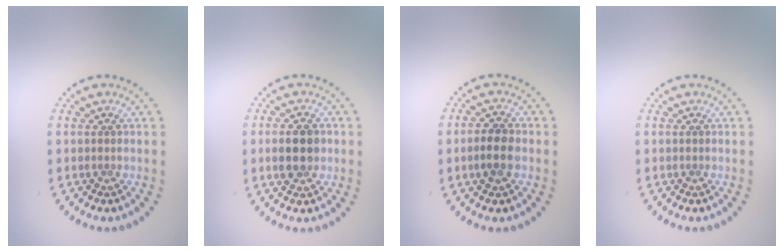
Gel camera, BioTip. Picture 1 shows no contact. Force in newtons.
{"total": 3.3, "press": 3.3, "slide": 0.2}
{"total": 2.8, "press": 2.8, "slide": 0.4}
{"total": 0.0}